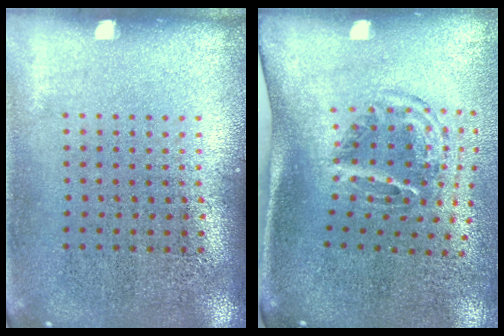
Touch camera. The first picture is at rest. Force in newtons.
{"total": 1.9, "press": 1.2, "slide": 1.5}